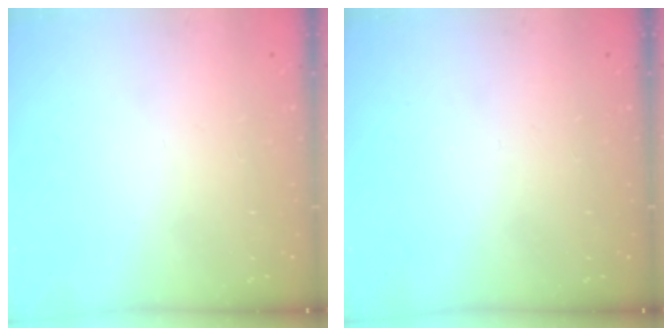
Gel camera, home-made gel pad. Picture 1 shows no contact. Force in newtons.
{"total": 0.0}